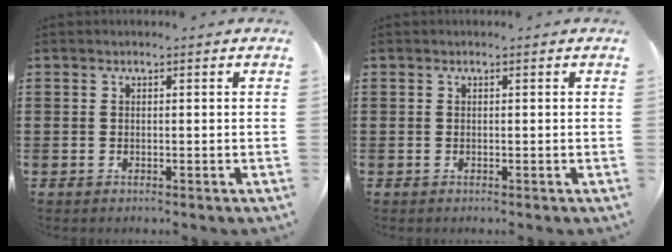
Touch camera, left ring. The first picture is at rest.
{"total": 0.0}